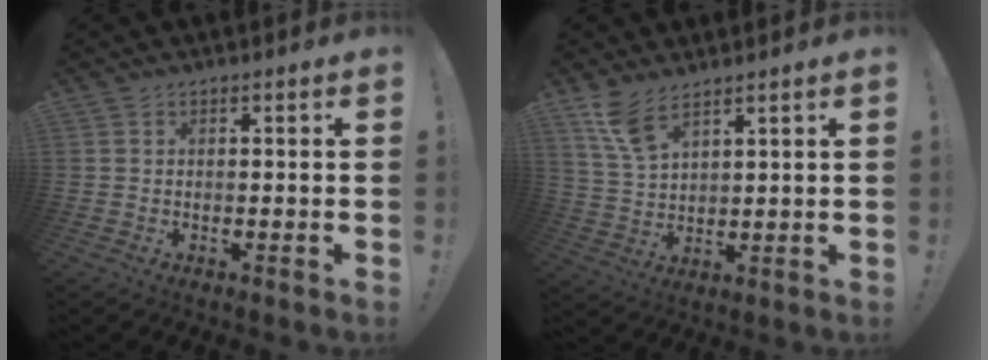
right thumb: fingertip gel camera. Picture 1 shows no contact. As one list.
[{"total": 7.9, "force": [5.9, 2.6, 4.6], "torque": [-0.079, -0.034, 0.110]}]